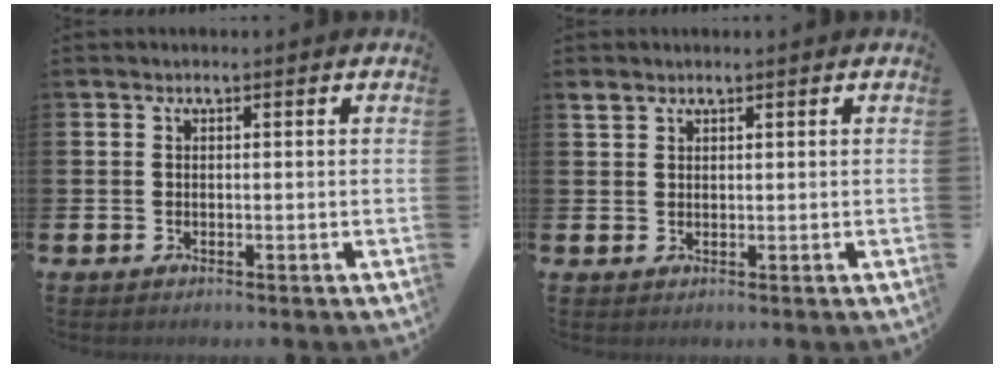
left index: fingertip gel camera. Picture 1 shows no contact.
{"total": 1.7, "force": [1.5, 0.7, 0.2], "torque": [0.005, -0.001, 0.026]}